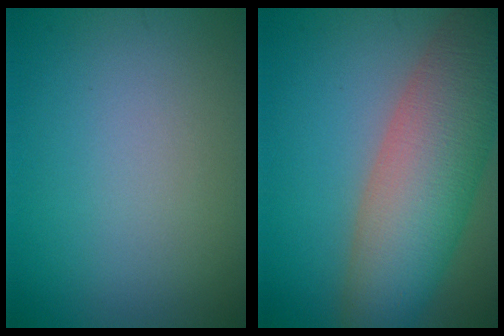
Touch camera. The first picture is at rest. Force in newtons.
{"total": 10.5, "press": 10.4, "slide": 0.7}